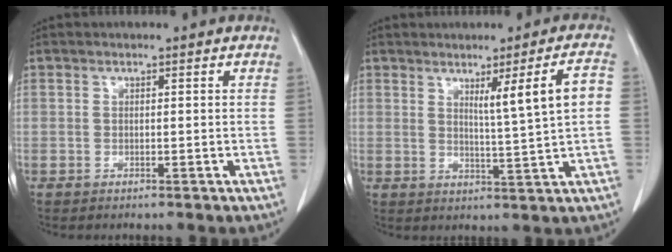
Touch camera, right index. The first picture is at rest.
{"total": 7.1, "force": [1.6, -1.0, 6.8], "torque": [-0.104, -0.006, 0.033]}